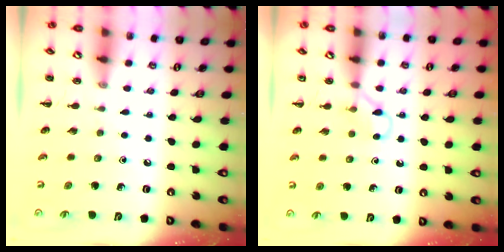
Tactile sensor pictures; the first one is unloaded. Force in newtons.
{"total": 2.9, "press": 2.7, "slide": 0.9}